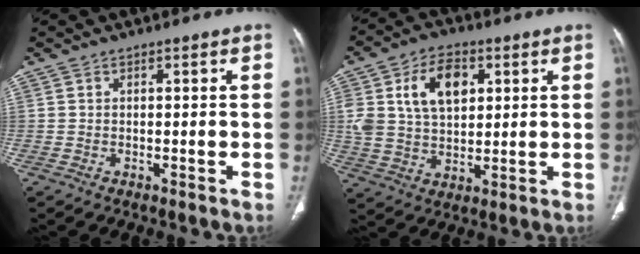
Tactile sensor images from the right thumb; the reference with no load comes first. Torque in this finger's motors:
{"motor_torque": [1.72, 1.58, 1.07, 0.83, 0.16]}